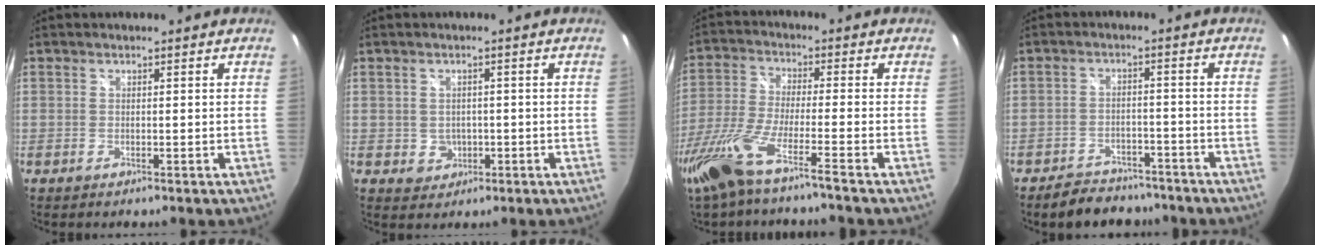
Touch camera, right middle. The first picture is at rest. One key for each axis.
{"total": 3.5, "fx": -0.6, "fy": 3.3, "fz": 1.0, "tx": -0.022, "ty": 0.002, "tz": 0.000}
{"total": 13.5, "fx": -9.6, "fy": 0.4, "fz": 9.4, "tx": -0.205, "ty": -0.043, "tz": -0.179}
{"total": 9.2, "fx": -7.8, "fy": 4.2, "fz": 2.7, "tx": -0.068, "ty": 0.011, "tz": -0.104}